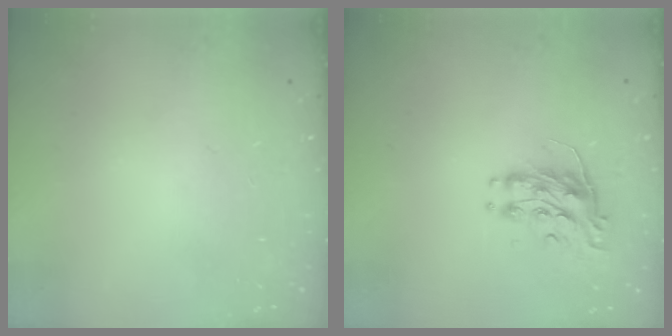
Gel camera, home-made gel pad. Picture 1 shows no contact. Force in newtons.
{"total": 8.7, "press": 8.7, "slide": 0.3}